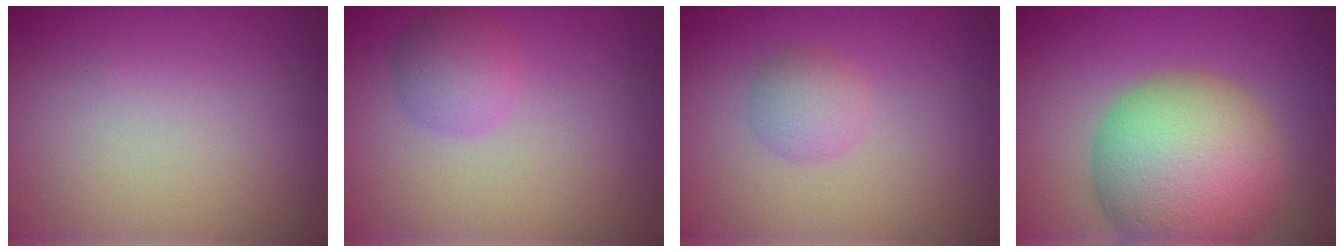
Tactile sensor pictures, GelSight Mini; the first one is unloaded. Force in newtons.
{"total": 2.5, "press": 2.5, "slide": 0.2}
{"total": 2.1, "press": 2.1, "slide": 0.1}
{"total": 12.3, "press": 12.3, "slide": 0.9}